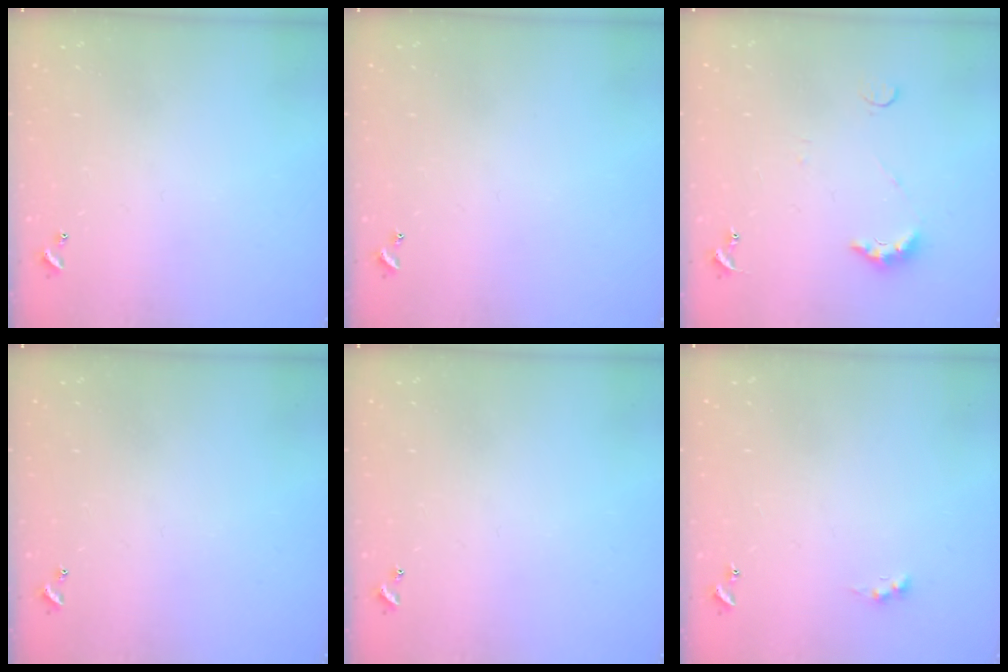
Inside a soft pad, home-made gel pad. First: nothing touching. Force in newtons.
{"total": 0.0}
{"total": 3.7, "press": 3.6, "slide": 0.8}
{"total": 0.0}
{"total": 0.0}
{"total": 0.8, "press": 0.7, "slide": 0.4}